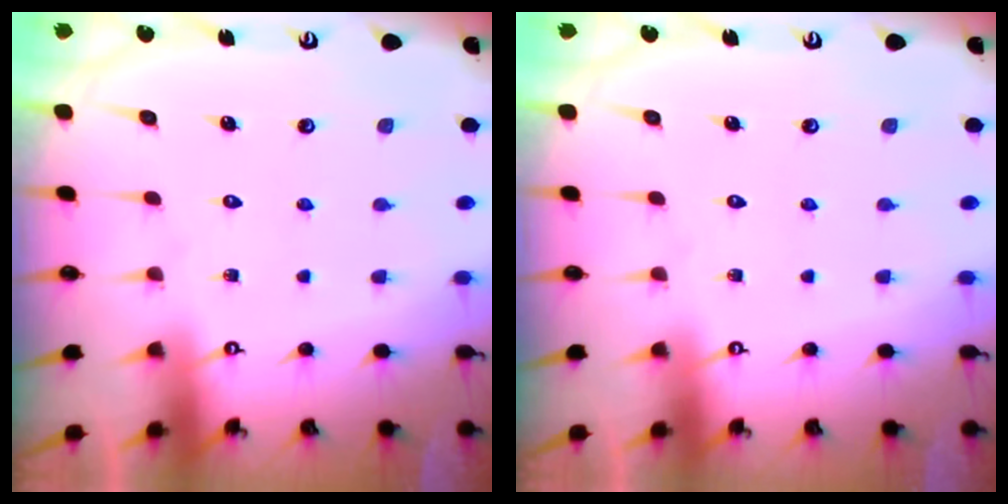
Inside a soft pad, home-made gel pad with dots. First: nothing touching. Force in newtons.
{"total": 0.0}